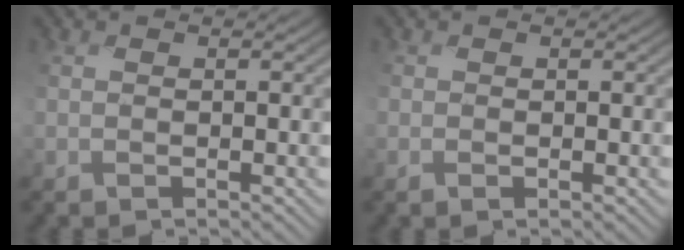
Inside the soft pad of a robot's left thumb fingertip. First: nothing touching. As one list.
[{"total": 0.7, "force": [-0.2, 0.5, 0.4], "torque": [-0.011, -0.003, -0.005]}]